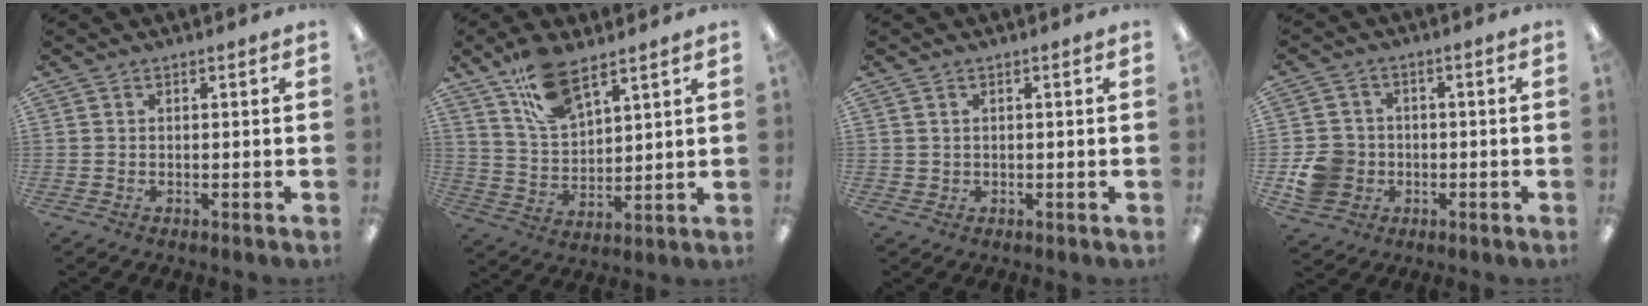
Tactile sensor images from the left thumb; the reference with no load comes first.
{"total": 11.6, "force": [8.6, 4.7, 6.2], "torque": [-0.127, -0.034, 0.160]}
{"total": 1.2, "force": [0.5, 1.1, 0.0], "torque": [-0.002, 0.003, 0.008]}
{"total": 8.6, "force": [-1.9, 7.9, 2.8], "torque": [-0.065, 0.017, -0.031]}